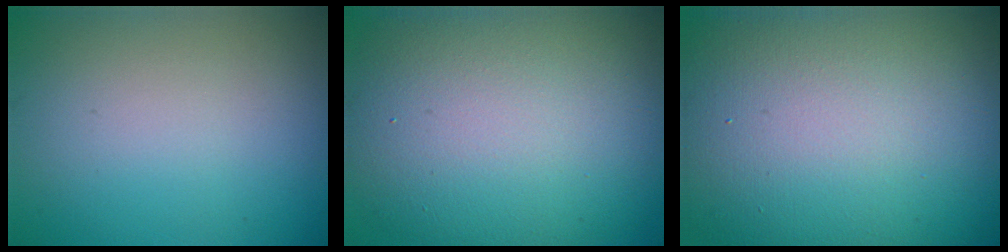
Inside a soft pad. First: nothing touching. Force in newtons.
{"total": 15.0, "press": 15.0, "slide": 0.5}
{"total": 20.7, "press": 20.7, "slide": 0.9}